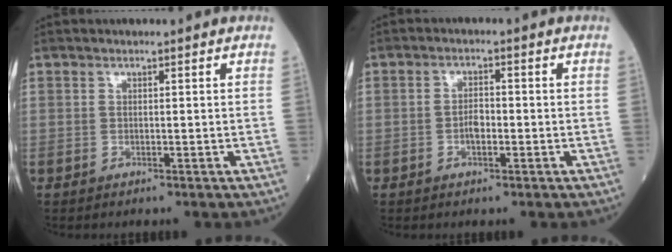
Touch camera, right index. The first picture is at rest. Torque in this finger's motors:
{"motor_torque": [0.07, -0.03, 0.08, 0.01]}